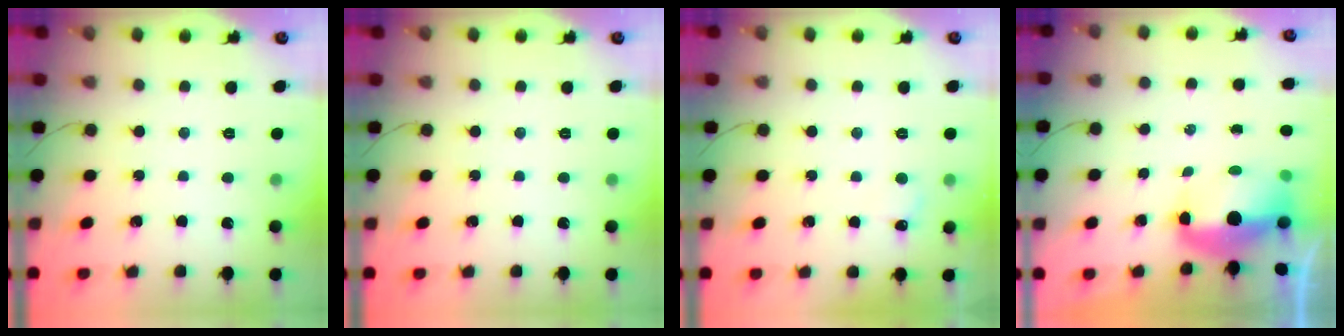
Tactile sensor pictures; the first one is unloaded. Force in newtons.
{"total": 0.0}
{"total": 4.7, "press": 4.5, "slide": 1.5}
{"total": 7.6, "press": 7.6, "slide": 1.1}